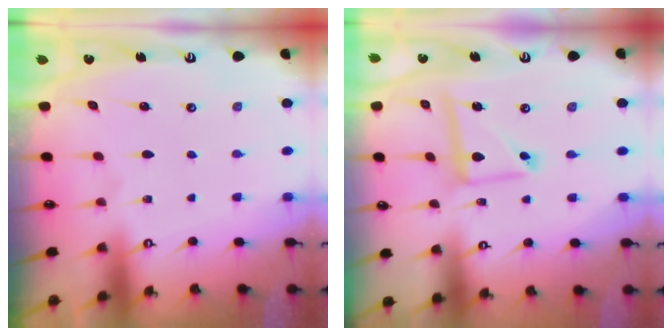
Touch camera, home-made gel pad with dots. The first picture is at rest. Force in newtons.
{"total": 9.8, "press": 9.8, "slide": 0.9}